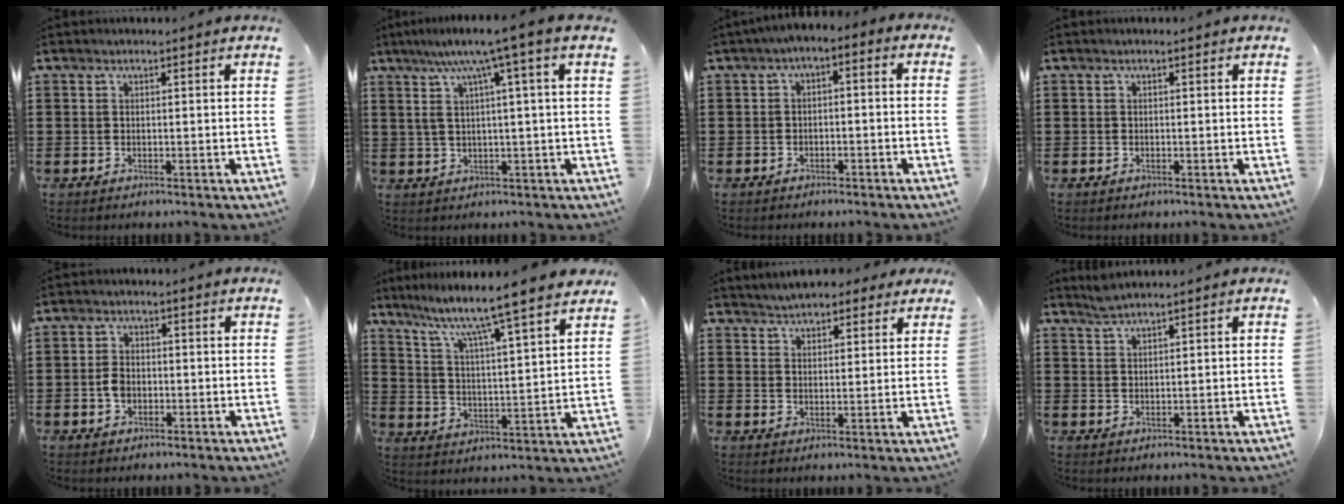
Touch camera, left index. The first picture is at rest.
{"total": 7.3, "force": [3.1, -0.6, 6.6], "torque": [-0.136, -0.006, 0.045]}
{"total": 3.1, "force": [-2.9, 0.8, 0.6], "torque": [-0.021, 0.004, -0.066]}
{"total": 0.0}
{"total": 2.9, "force": [-0.6, 2.0, 1.9], "torque": [-0.047, 0.002, -0.015]}
{"total": 7.7, "force": [6.6, -1.1, 3.8], "torque": [-0.092, -0.059, 0.098]}
{"total": 4.0, "force": [3.8, 1.2, 0.7], "torque": [-0.027, -0.005, 0.069]}
{"total": 2.0, "force": [1.8, 0.0, 0.7], "torque": [-0.019, 0.001, 0.034]}